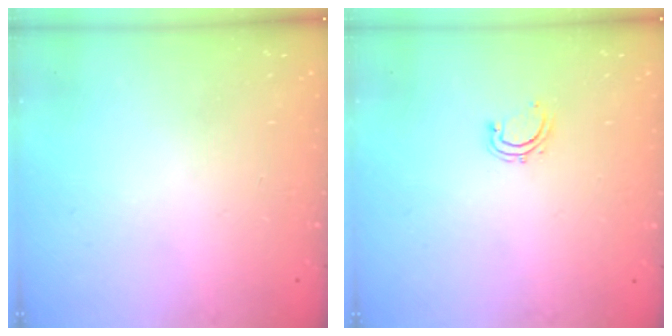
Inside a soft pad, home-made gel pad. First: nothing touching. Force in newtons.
{"total": 4.2, "press": 4.1, "slide": 0.9}